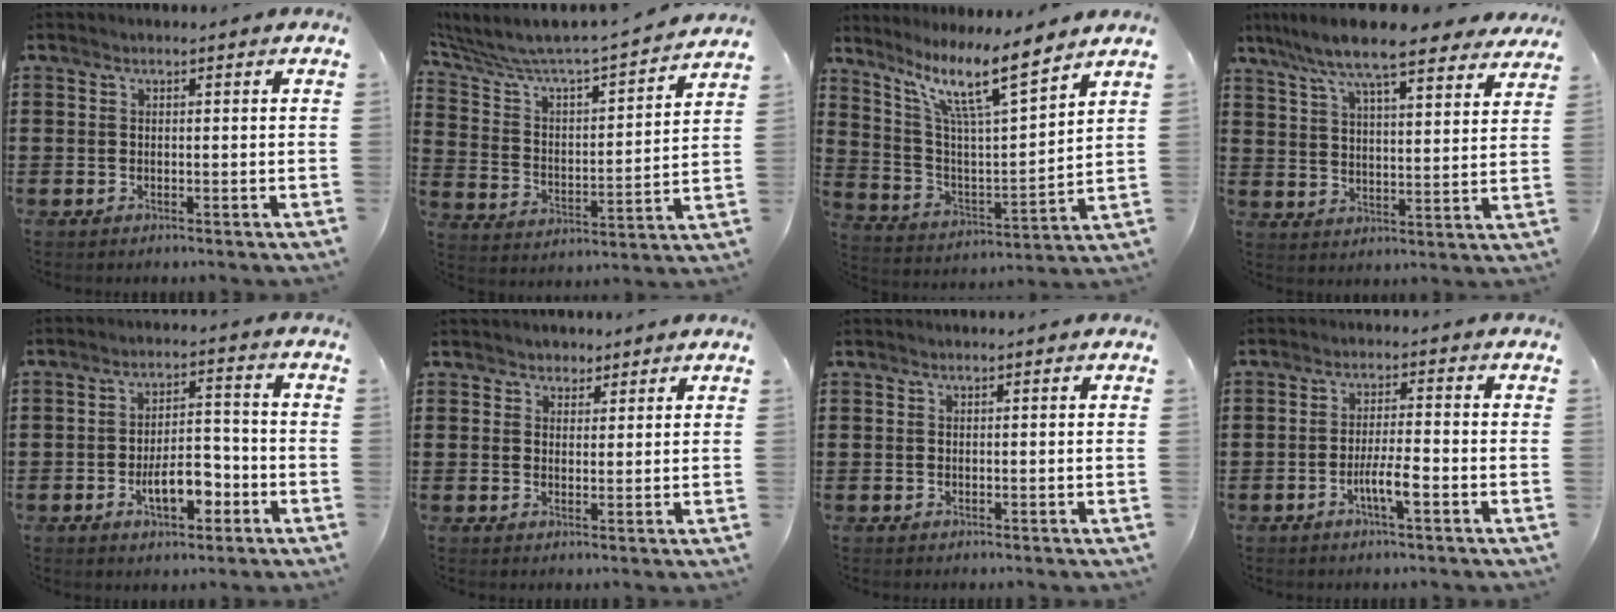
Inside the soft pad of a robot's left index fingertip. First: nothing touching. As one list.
[{"total": 4.8, "force": [4.6, 0.5, 1.0], "torque": [-0.049, -0.050, 0.069]}, {"total": 11.6, "force": [8.5, 1.6, 7.7], "torque": [-0.167, -0.040, 0.143]}, {"total": 9.5, "force": [8.2, 0.8, 4.8], "torque": [-0.123, -0.035, 0.141]}, {"total": 7.3, "force": [-3.1, 3.3, 5.8], "torque": [-0.099, 0.004, -0.060]}, {"total": 2.0, "force": [1.6, 1.3, -0.1], "torque": [-0.006, 0.008, 0.029]}, {"total": 0.0}, {"total": 4.6, "force": [-2.0, 0.7, 4.1], "torque": [-0.074, 0.001, -0.037]}]